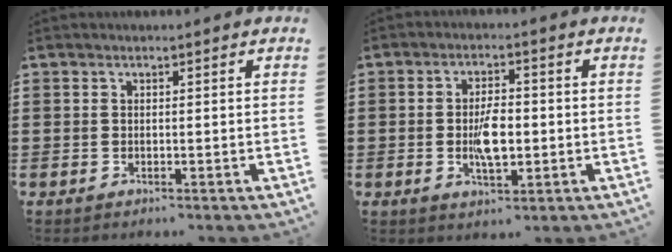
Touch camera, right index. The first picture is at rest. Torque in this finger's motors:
{"motor_torque": [1.51, 0.63, 0.47, 0.12]}